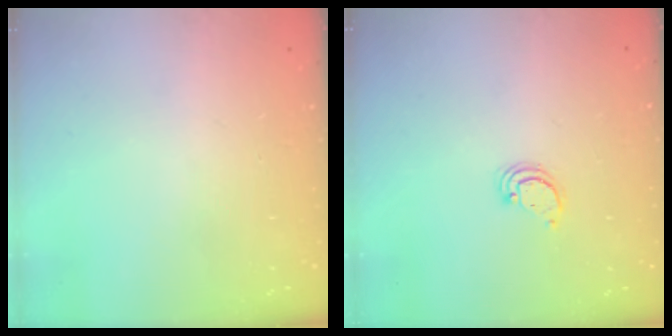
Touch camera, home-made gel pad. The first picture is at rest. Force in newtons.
{"total": 2.6, "press": 2.6, "slide": 0.2}